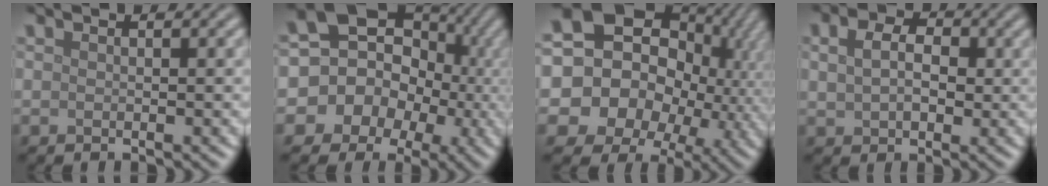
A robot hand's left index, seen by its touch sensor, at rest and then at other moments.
{"total": 14.9, "force": [0.8, 14.0, 5.1], "torque": [-0.127, 0.038, -0.013]}
{"total": 20.4, "force": [-0.3, 17.5, 10.6], "torque": [-0.183, 0.010, -0.018]}
{"total": 5.1, "force": [1.3, 3.7, 3.2], "torque": [-0.057, 0.012, 0.004]}